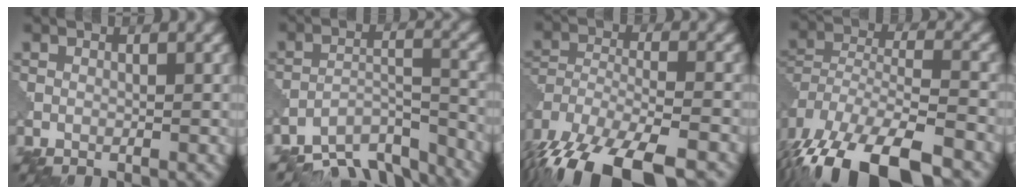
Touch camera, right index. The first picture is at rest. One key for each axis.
{"total": 9.0, "fx": -8.1, "fy": 2.5, "fz": 3.0, "tx": -0.046, "ty": -0.002, "tz": -0.121}
{"total": 14.6, "fx": -10.8, "fy": 5.9, "fz": 8.0, "tx": -0.168, "ty": -0.038, "tz": -0.164}
{"total": 16.8, "fx": -12.1, "fy": 7.3, "fz": 9.0, "tx": -0.195, "ty": -0.041, "tz": -0.177}